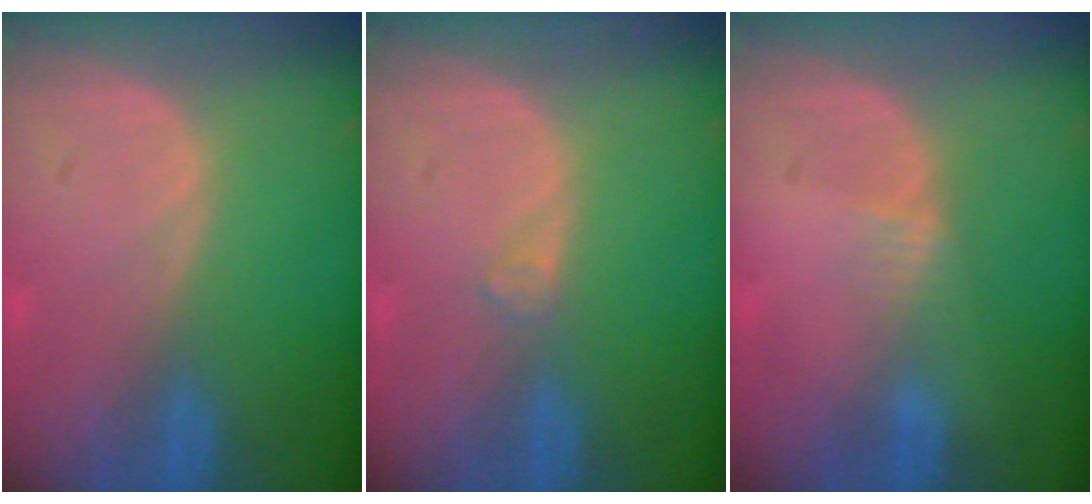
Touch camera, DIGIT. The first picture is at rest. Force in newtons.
{"total": 1.1, "press": 1.0, "slide": 0.2}
{"total": 1.4, "press": 1.1, "slide": 0.8}